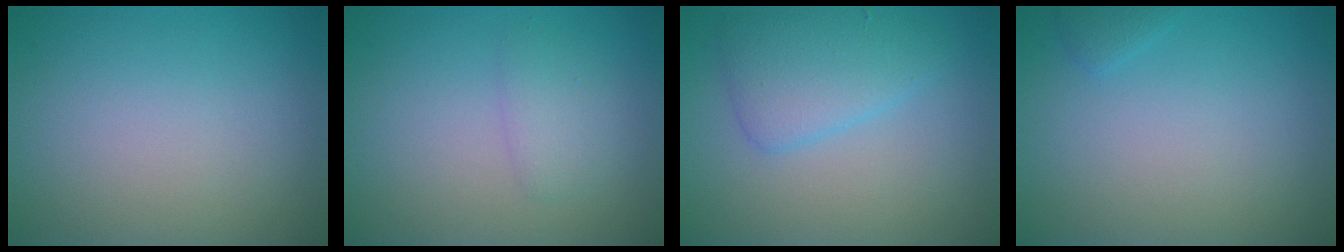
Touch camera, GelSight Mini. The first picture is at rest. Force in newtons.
{"total": 1.6, "press": 1.6, "slide": 0.1}
{"total": 3.7, "press": 3.7, "slide": 0.1}
{"total": 0.7, "press": 0.7, "slide": 0.1}